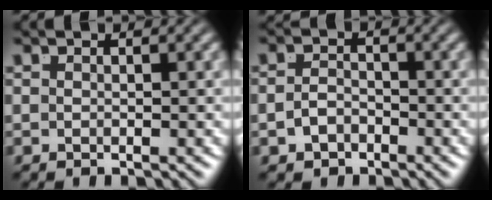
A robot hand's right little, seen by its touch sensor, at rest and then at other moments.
{"total": 2.2, "force": [-1.6, 1.3, 0.4], "torque": [-0.014, -0.017, -0.020]}